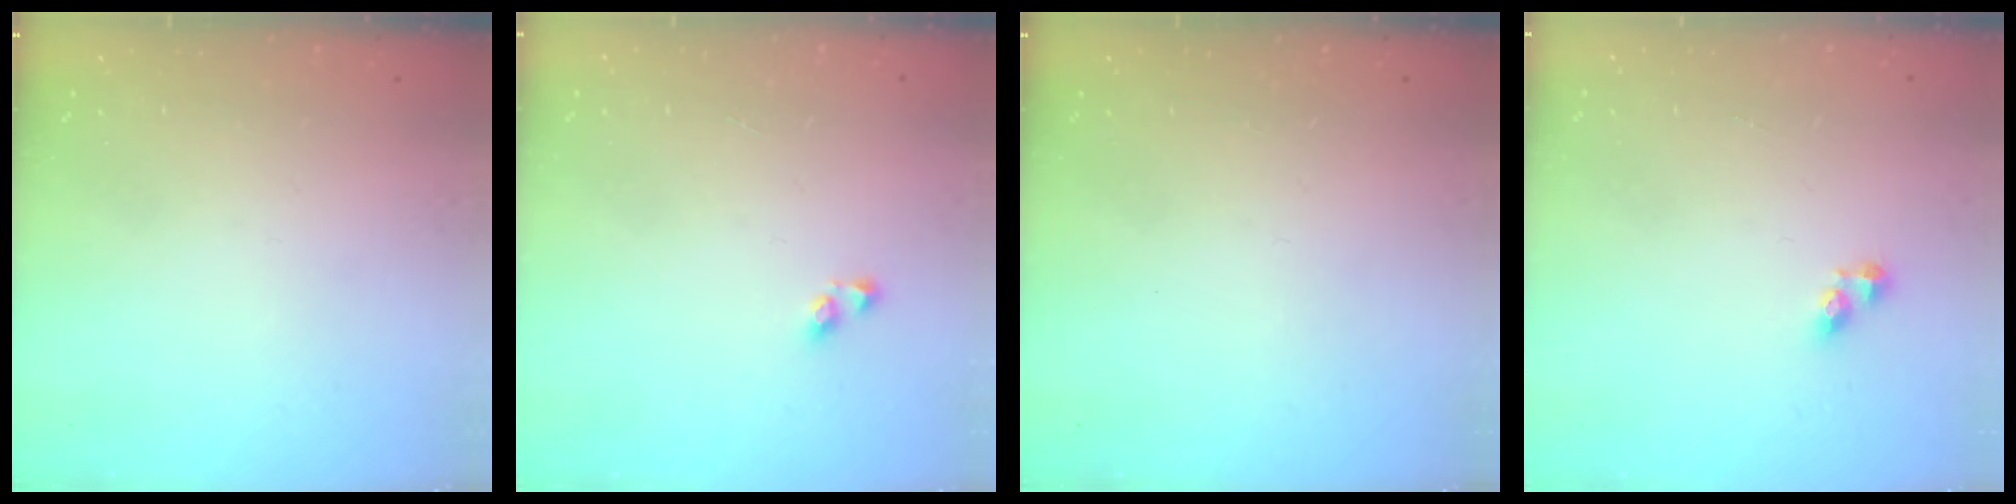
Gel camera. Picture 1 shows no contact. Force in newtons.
{"total": 2.9, "press": 2.9, "slide": 0.2}
{"total": 0.0}
{"total": 3.3, "press": 3.3, "slide": 0.4}